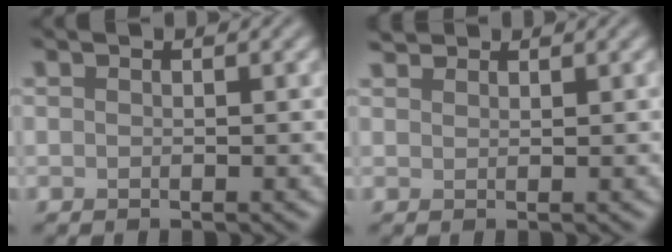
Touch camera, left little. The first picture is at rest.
{"total": 1.4, "force": [1.4, 0.3, 0.2], "torque": [-0.006, 0.005, 0.027]}